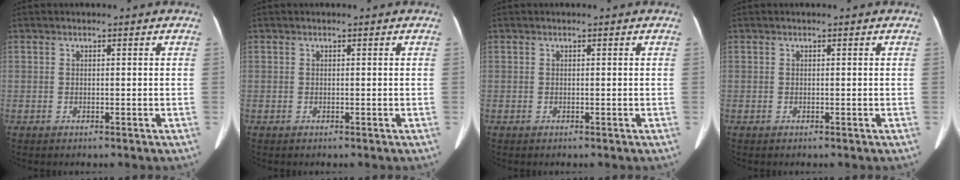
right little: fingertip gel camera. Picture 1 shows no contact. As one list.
[{"total": 0.0}, {"total": 0.0}, {"total": 0.0}]